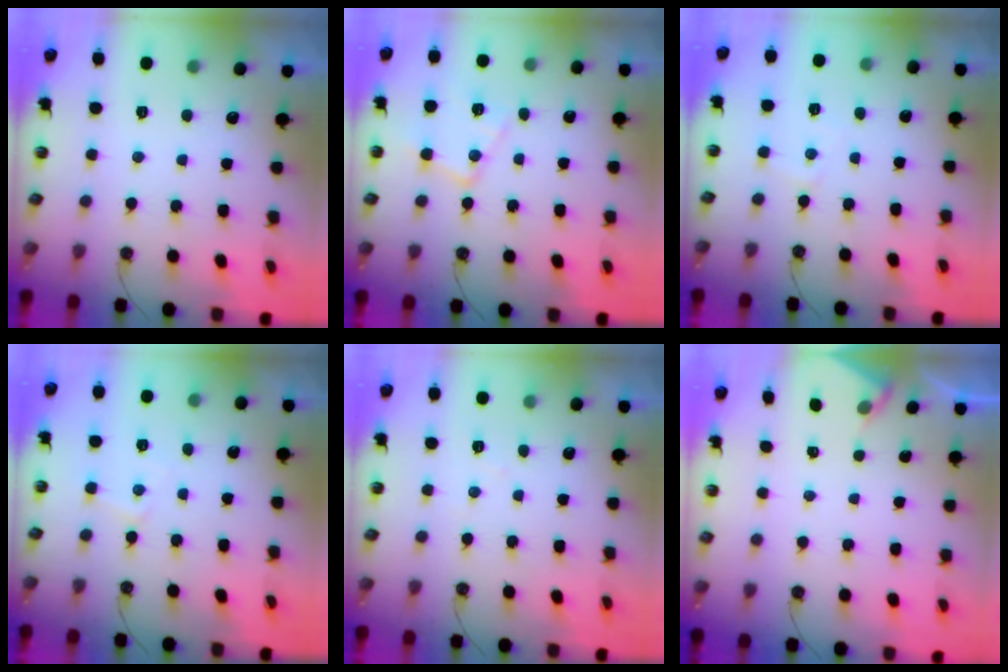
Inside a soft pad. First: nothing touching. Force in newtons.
{"total": 13.0, "press": 13.0, "slide": 1.0}
{"total": 3.9, "press": 3.8, "slide": 0.7}
{"total": 4.6, "press": 4.6, "slide": 0.3}
{"total": 5.3, "press": 5.3, "slide": 0.9}
{"total": 3.0, "press": 2.9, "slide": 0.4}